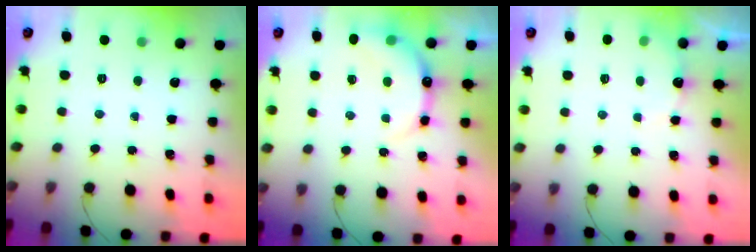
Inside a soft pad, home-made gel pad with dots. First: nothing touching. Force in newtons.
{"total": 8.9, "press": 8.8, "slide": 0.8}
{"total": 5.6, "press": 5.5, "slide": 1.1}